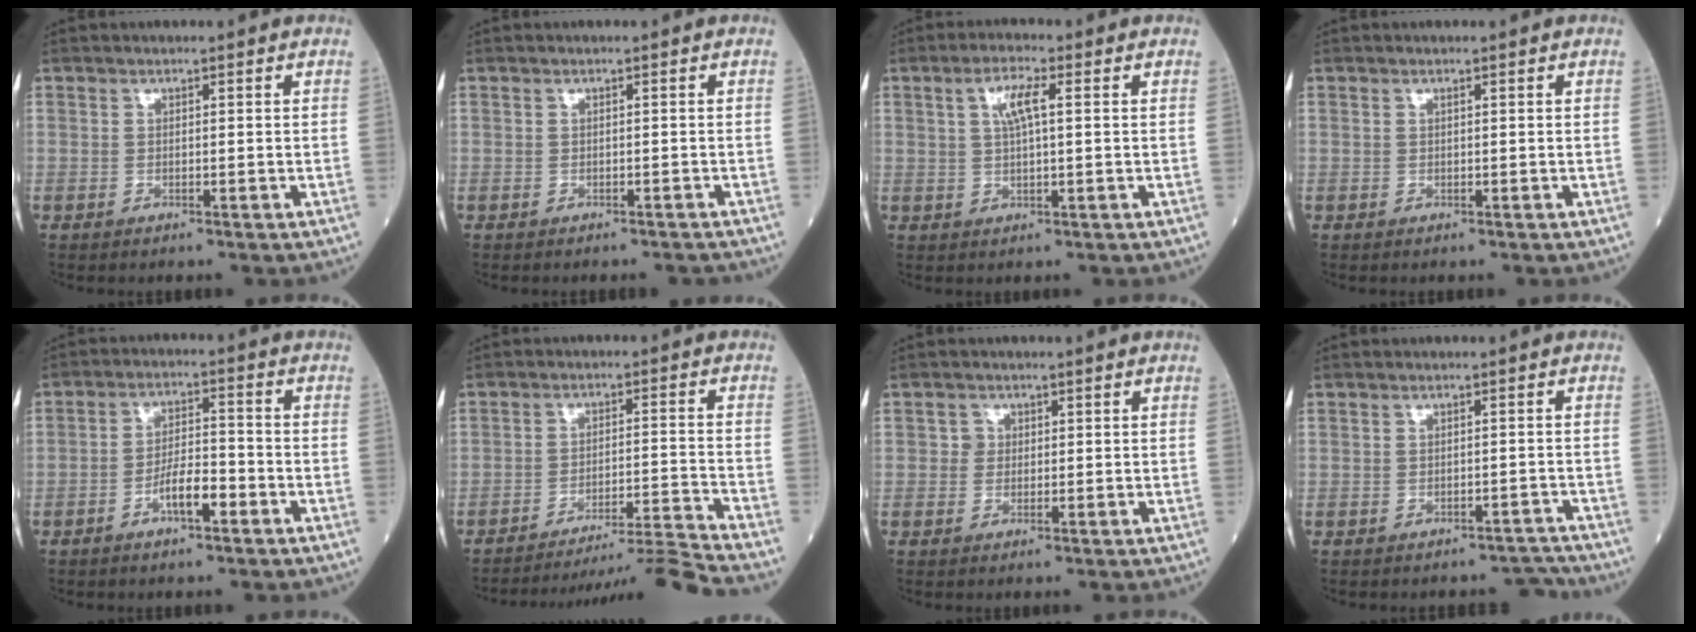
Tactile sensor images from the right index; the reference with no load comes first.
{"total": 2.2, "force": [-2.1, 0.5, 0.4], "torque": [-0.005, -0.003, -0.025]}
{"total": 4.3, "force": [1.3, 0.8, 4.0], "torque": [-0.081, 0.010, 0.025]}
{"total": 0.0}
{"total": 5.3, "force": [-2.7, 1.4, 4.4], "torque": [-0.080, 0.009, -0.048]}
{"total": 11.6, "force": [-10.6, -4.7, 0.8], "torque": [-0.005, 0.002, -0.167]}
{"total": 1.4, "force": [0.3, 1.4, 0.3], "torque": [0.000, 0.001, 0.002]}
{"total": 3.6, "force": [-3.4, 1.2, -0.2], "torque": [0.017, 0.008, -0.039]}